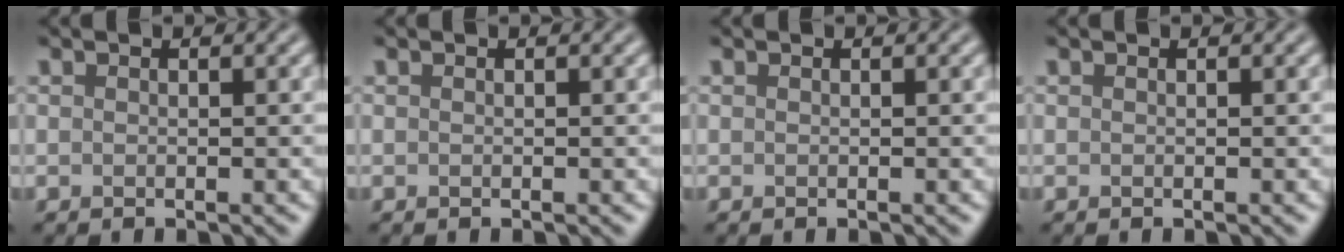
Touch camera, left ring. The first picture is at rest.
{"total": 0.0}
{"total": 0.0}
{"total": 0.0}